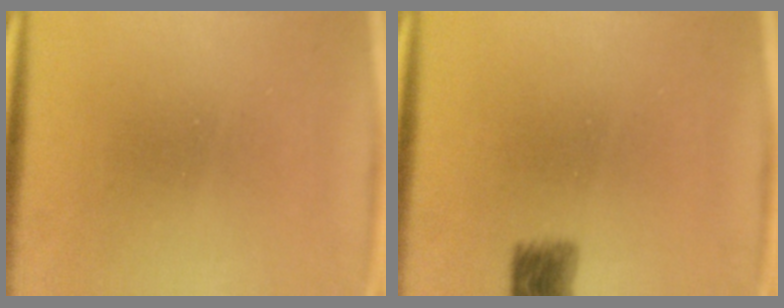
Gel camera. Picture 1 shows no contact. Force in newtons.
{"total": 3.0}